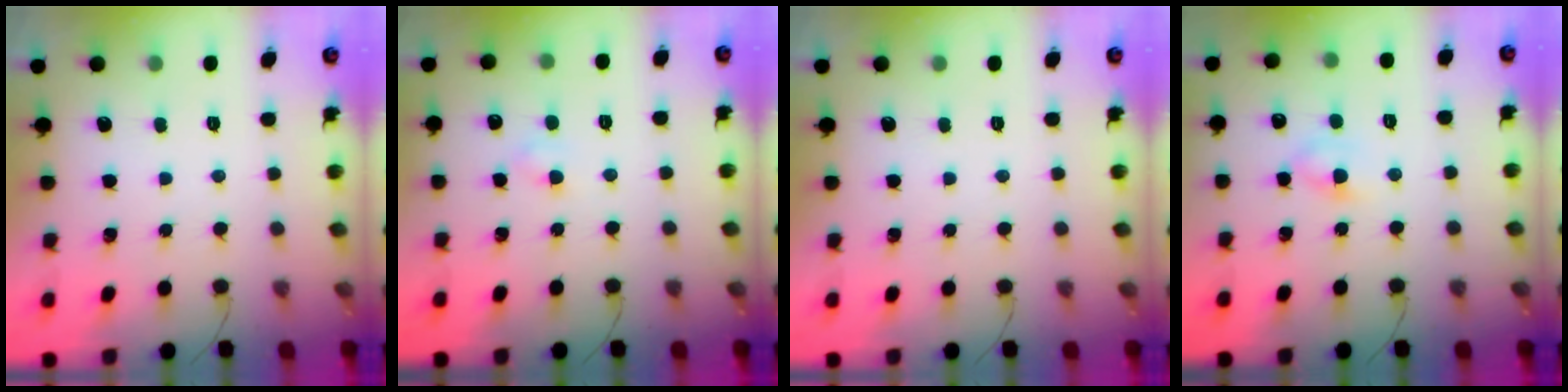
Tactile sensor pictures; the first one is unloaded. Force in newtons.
{"total": 1.8, "press": 1.6, "slide": 0.8}
{"total": 0.0}
{"total": 4.3, "press": 4.0, "slide": 1.5}